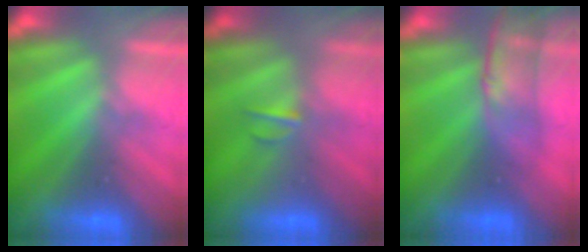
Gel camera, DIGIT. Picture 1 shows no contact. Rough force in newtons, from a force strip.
{"total": 2.1}
{"total": 3.0}